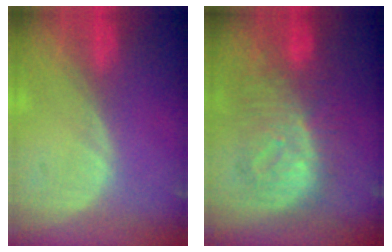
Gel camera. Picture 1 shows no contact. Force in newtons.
{"total": 9.0, "press": 9.0, "slide": 0.3}